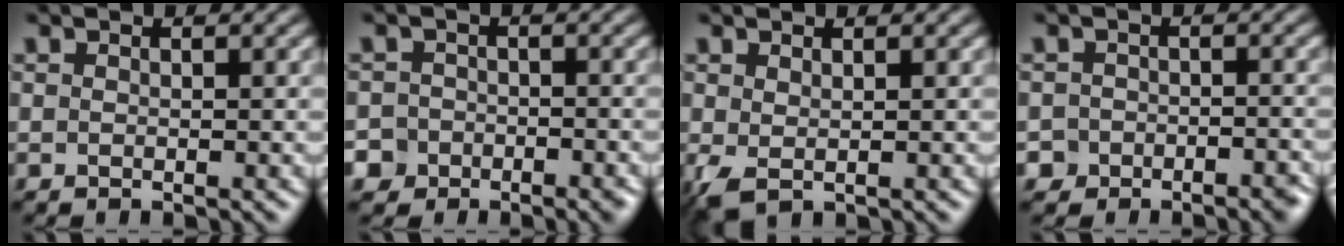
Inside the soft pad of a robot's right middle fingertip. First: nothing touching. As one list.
[{"total": 5.0, "force": [-3.4, 3.6, 0.6], "torque": [0.014, -0.005, -0.058]}, {"total": 1.8, "force": [0.0, 0.9, 1.5], "torque": [-0.042, -0.003, 0.000]}, {"total": 3.4, "force": [-2.5, 2.3, 0.3], "torque": [0.019, 0.009, -0.035]}]